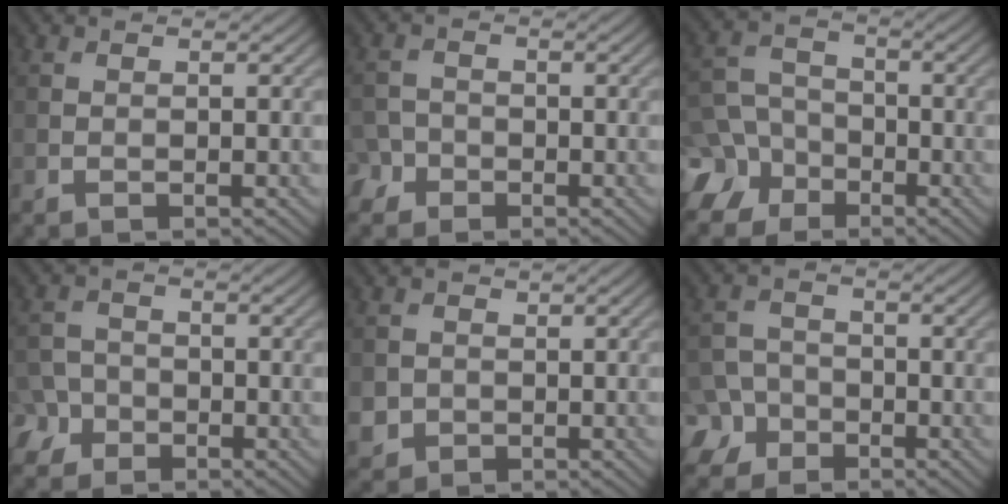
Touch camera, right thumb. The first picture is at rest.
{"total": 2.7, "force": [-1.7, 2.1, 0.6], "torque": [-0.015, -0.002, -0.040]}
{"total": 8.3, "force": [-4.3, 6.4, 2.9], "torque": [-0.069, -0.014, -0.111]}
{"total": 4.2, "force": [-2.3, 3.2, 1.2], "torque": [-0.020, -0.002, -0.054]}
{"total": 2.5, "force": [-0.1, 2.5, 0.4], "torque": [-0.019, -0.008, -0.003]}
{"total": 5.8, "force": [-3.6, 4.3, 1.6], "torque": [-0.025, -0.009, -0.079]}